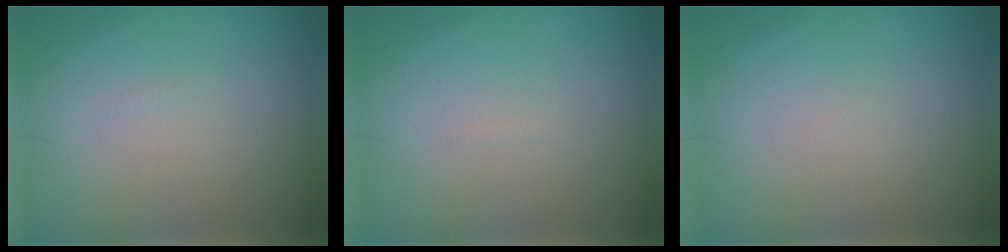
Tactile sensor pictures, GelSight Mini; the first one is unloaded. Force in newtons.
{"total": 0.0}
{"total": 0.0}